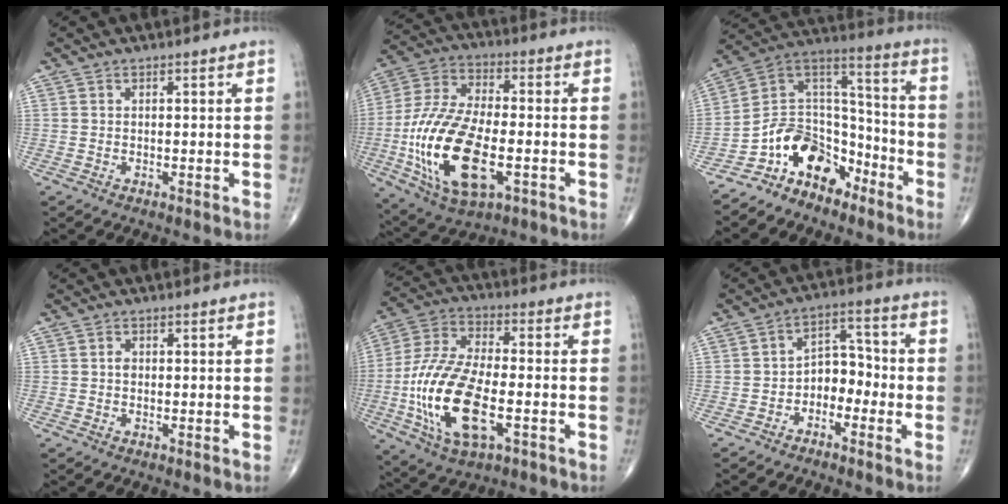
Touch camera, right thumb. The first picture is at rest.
{"total": 21.3, "force": [-5.1, 10.2, 18.0], "torque": [-0.370, 0.010, -0.084]}
{"total": 14.2, "force": [-9.2, 8.5, 6.6], "torque": [-0.086, 0.110, -0.175]}
{"total": 1.1, "force": [0.0, 0.9, 0.6], "torque": [-0.006, 0.003, -0.002]}
{"total": 19.2, "force": [-4.7, 8.7, 16.4], "torque": [-0.342, 0.015, -0.083]}
{"total": 6.7, "force": [-2.7, 4.7, 3.9], "torque": [-0.031, 0.043, -0.058]}